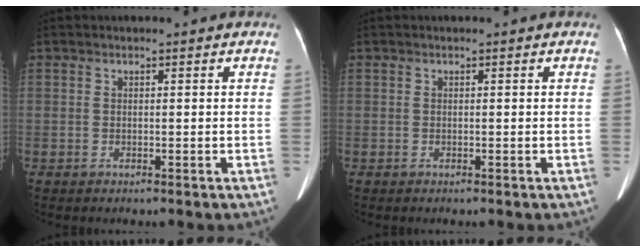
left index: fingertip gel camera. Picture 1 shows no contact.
{"total": 0.0}